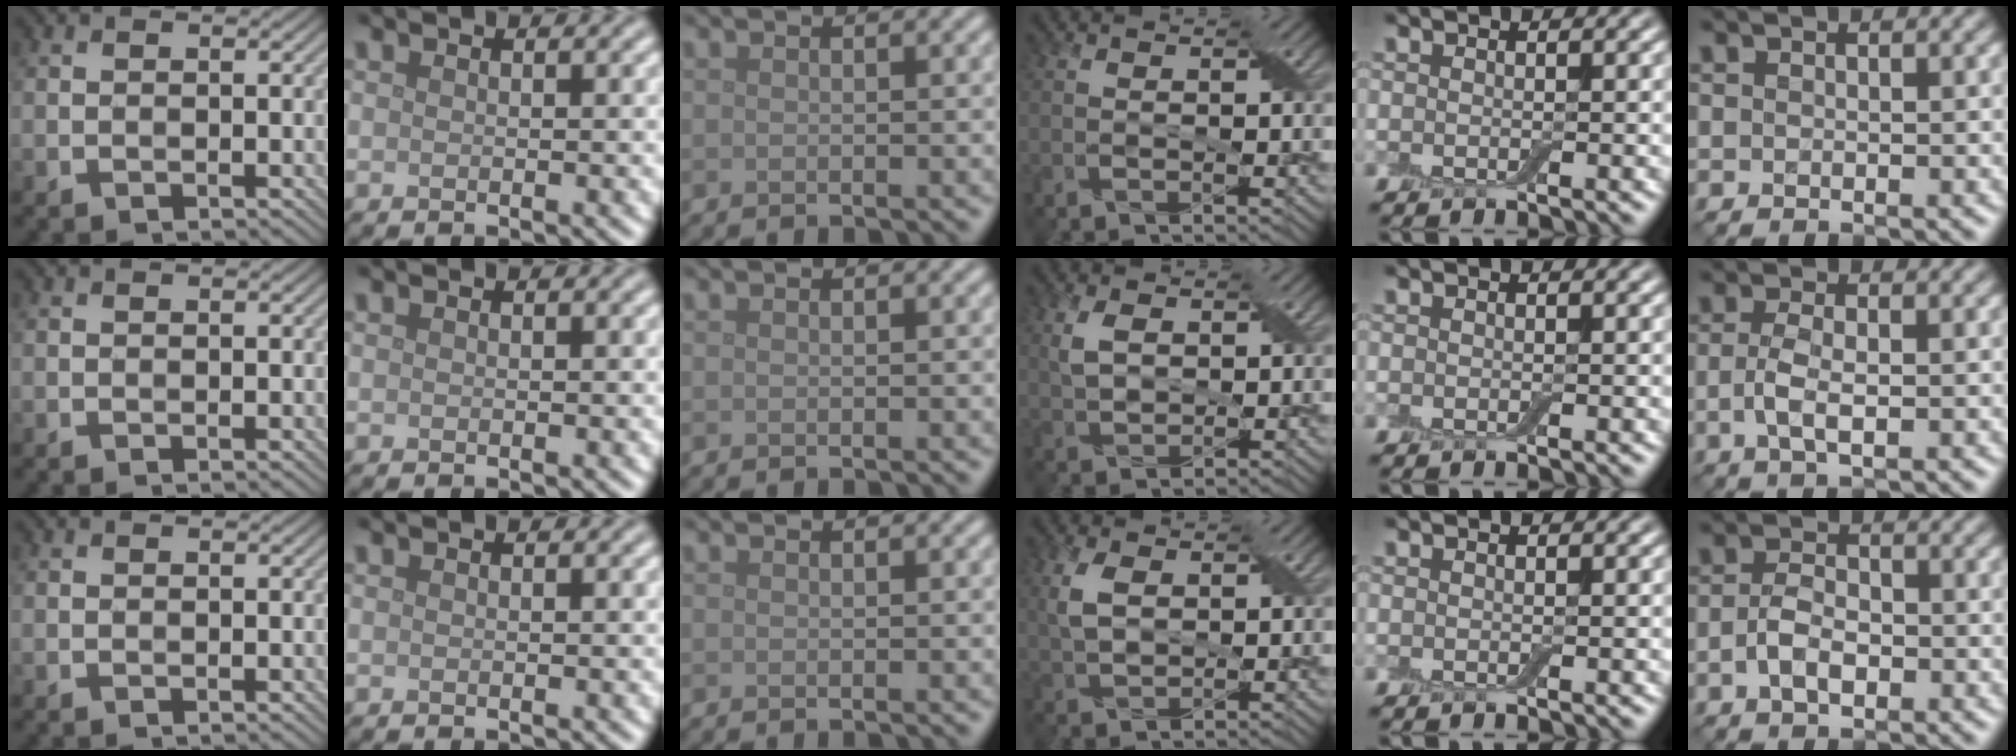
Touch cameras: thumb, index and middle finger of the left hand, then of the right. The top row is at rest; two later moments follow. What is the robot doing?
{"motion": "peel", "object": "adhesive wrap"}